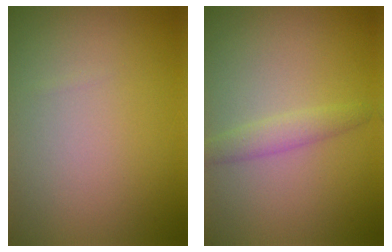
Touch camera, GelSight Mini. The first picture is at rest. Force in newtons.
{"total": 1.8, "press": 1.8, "slide": 0.1}